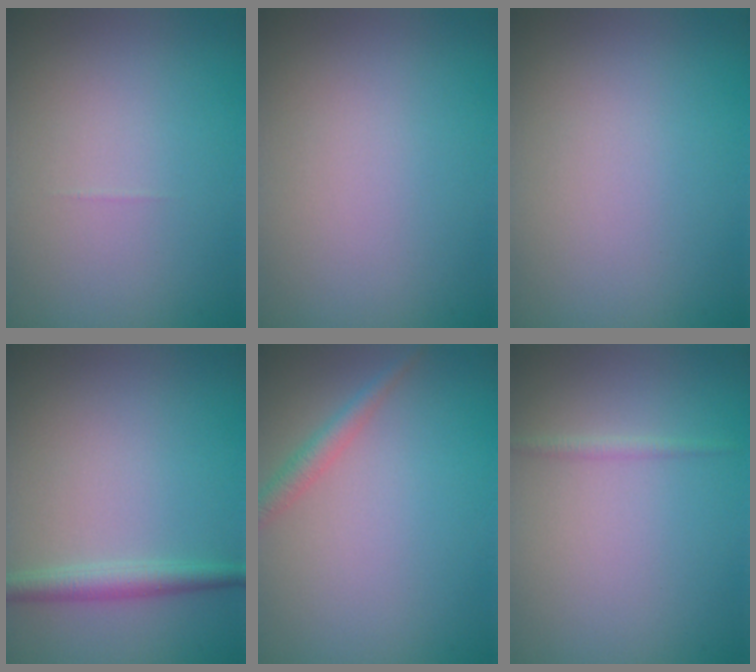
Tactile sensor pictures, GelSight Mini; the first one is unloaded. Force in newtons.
{"total": 0.0}
{"total": 0.0}
{"total": 2.3, "press": 2.3, "slide": 0.0}
{"total": 1.8, "press": 1.8, "slide": 0.1}
{"total": 0.8, "press": 0.8, "slide": 0.1}